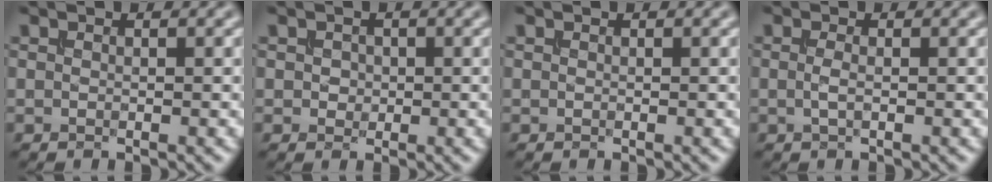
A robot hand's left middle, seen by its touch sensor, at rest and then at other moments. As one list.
[{"total": 0.8, "force": [0.0, 0.8, 0.3], "torque": [-0.007, -0.002, 0.002]}, {"total": 0.0}, {"total": 0.9, "force": [-0.2, 0.2, 0.9], "torque": [-0.024, 0.000, -0.005]}]